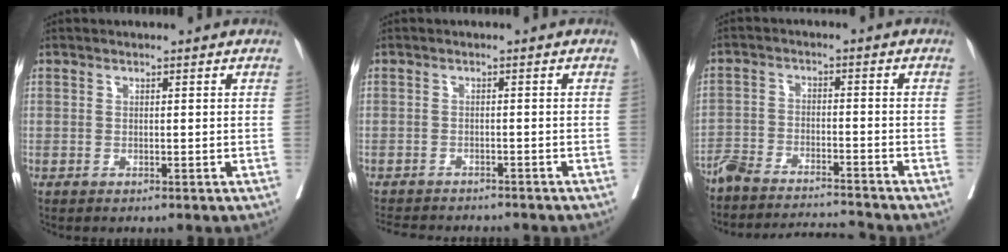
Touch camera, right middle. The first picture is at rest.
{"total": 9.9, "force": [-9.1, 2.1, 3.4], "torque": [-0.054, -0.008, -0.119]}
{"total": 11.3, "force": [-11.1, -0.1, 2.3], "torque": [-0.034, 0.010, -0.179]}